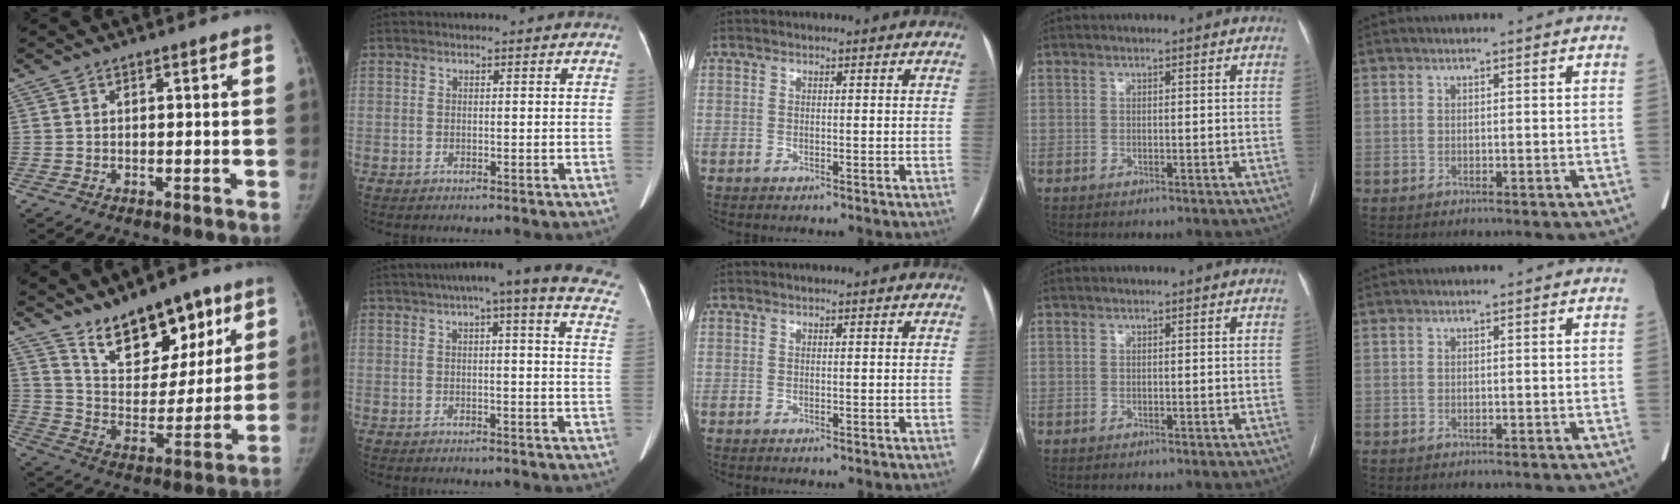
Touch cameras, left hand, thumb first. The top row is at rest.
{"thumb": {"total": 16.6, "force": [11.2, 8.4, 8.9], "torque": [-0.081, -0.068, 0.193]}, "index": {"total": 21.8, "force": [17.6, 2.3, 12.7], "torque": [-0.165, -0.002, 0.189]}}